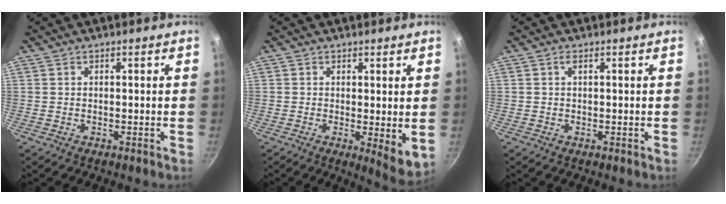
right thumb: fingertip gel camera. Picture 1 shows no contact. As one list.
[{"total": 5.9, "force": [0.3, 2.0, 5.6], "torque": [-0.074, -0.024, 0.005]}, {"total": 0.8, "force": [0.3, 0.2, 0.8], "torque": [-0.012, 0.002, 0.004]}]